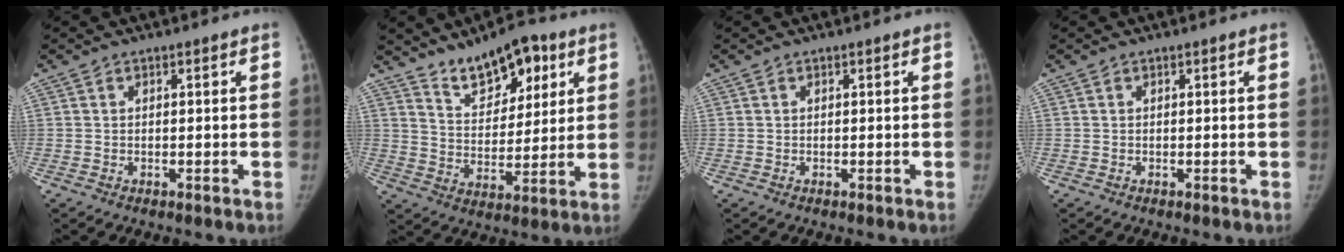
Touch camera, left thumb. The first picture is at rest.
{"total": 12.5, "force": [8.0, 6.2, 7.4], "torque": [-0.080, -0.041, 0.136]}
{"total": 0.0}
{"total": 0.0}